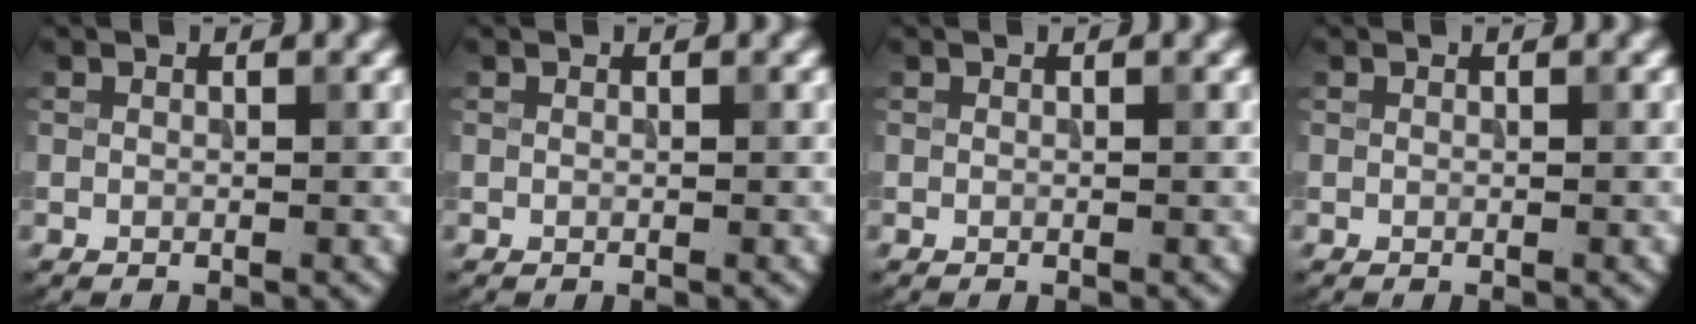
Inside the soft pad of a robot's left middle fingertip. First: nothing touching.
{"total": 0.0}
{"total": 0.0}
{"total": 0.0}